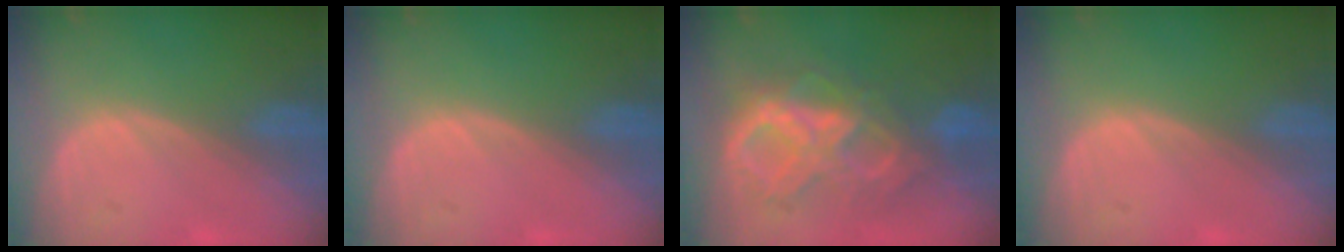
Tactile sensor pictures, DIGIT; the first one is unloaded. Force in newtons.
{"total": 0.0}
{"total": 10.0, "press": 9.9, "slide": 1.0}
{"total": 0.0}